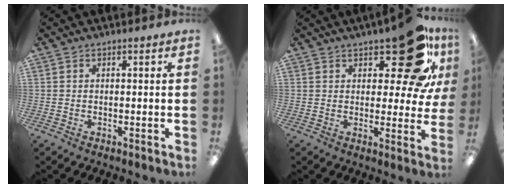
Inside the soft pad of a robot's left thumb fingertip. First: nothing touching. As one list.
[{"total": 18.1, "force": [10.4, 7.5, 12.8], "torque": [-0.167, -0.060, 0.173]}]